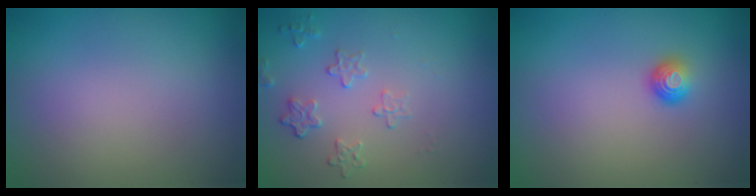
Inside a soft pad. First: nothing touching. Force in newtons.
{"total": 1.9, "press": 1.3, "slide": 1.4}
{"total": 1.3, "press": 1.0, "slide": 0.9}